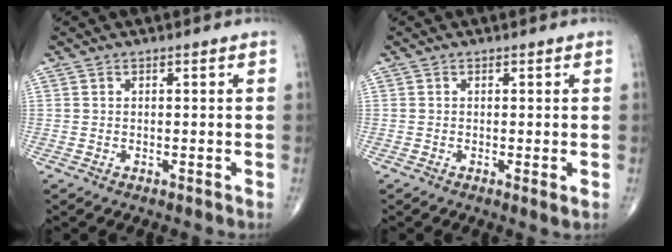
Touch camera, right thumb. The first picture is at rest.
{"total": 1.3, "force": [-0.1, 0.1, 1.3], "torque": [-0.025, -0.006, -0.004]}